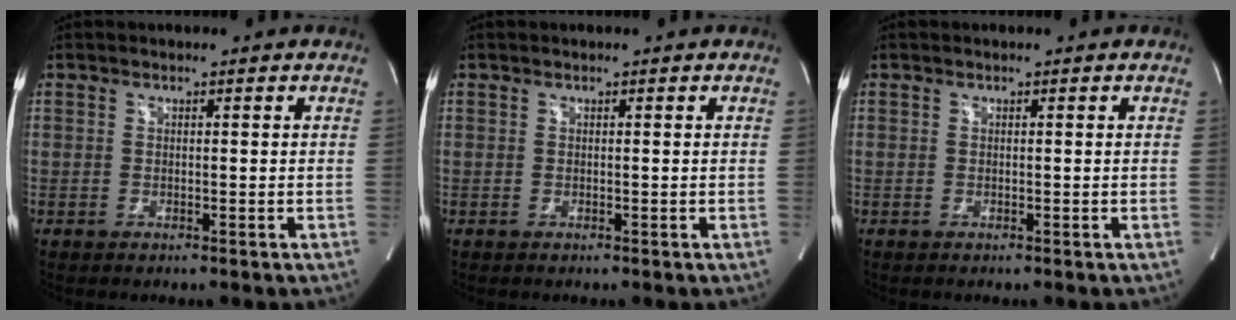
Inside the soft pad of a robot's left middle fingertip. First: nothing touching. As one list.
[{"total": 0.0}, {"total": 0.0}]